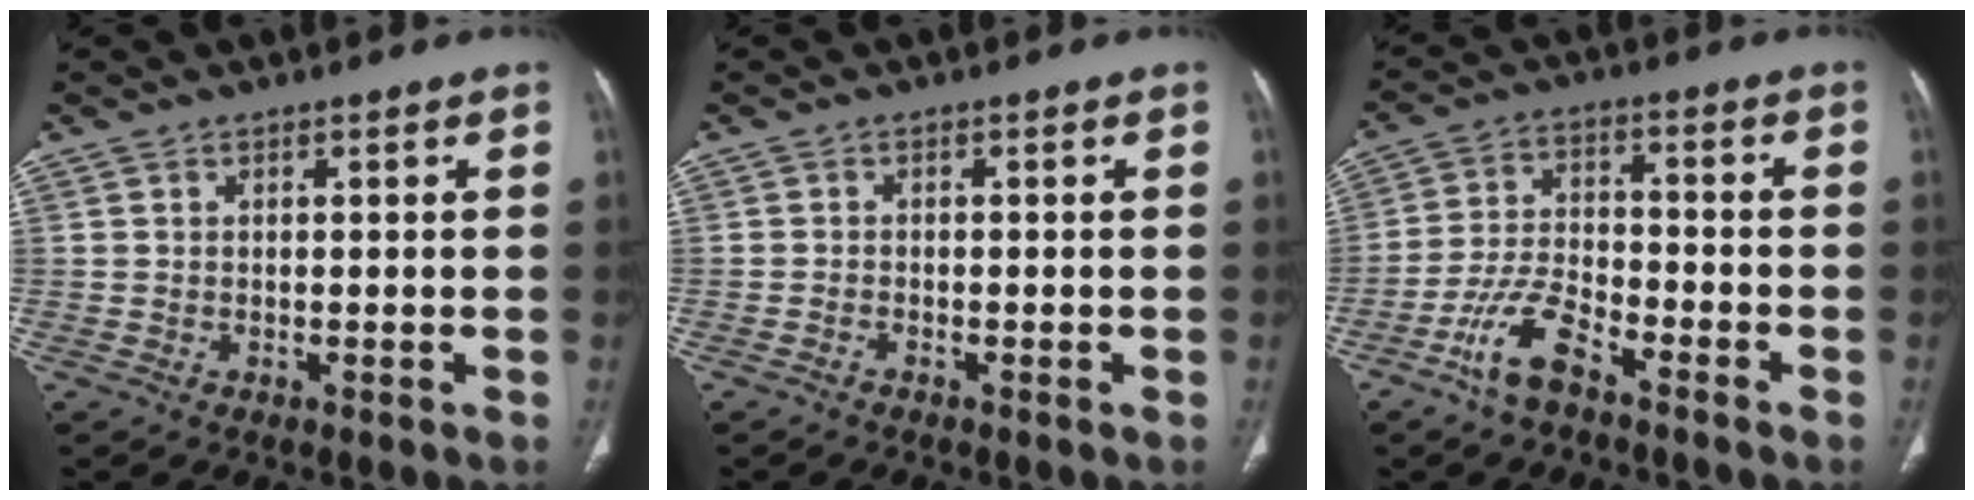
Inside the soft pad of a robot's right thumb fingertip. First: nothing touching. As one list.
[{"total": 0.7, "force": [-0.6, 0.0, 0.3], "torque": [-0.007, 0.000, -0.014]}, {"total": 8.5, "force": [-5.8, 3.0, 5.5], "torque": [-0.119, 0.030, -0.116]}]